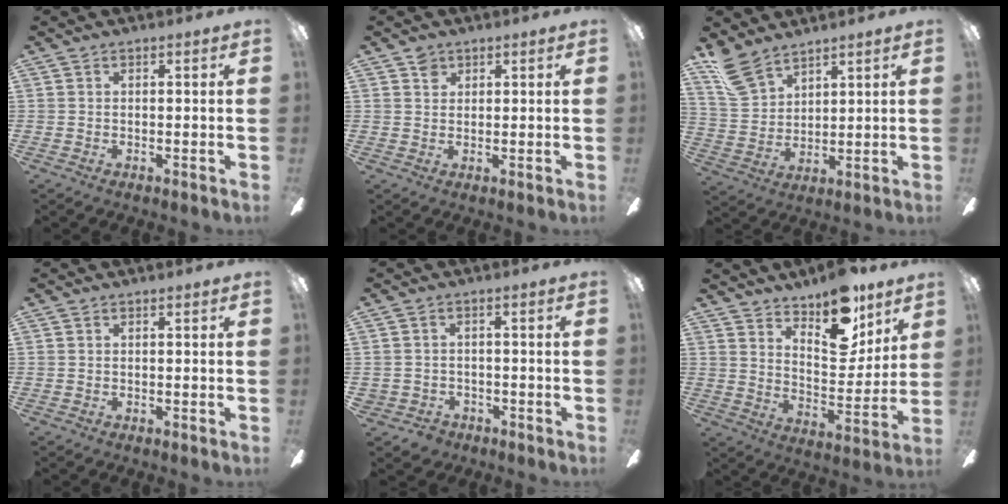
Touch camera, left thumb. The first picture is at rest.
{"total": 2.3, "force": [1.5, 1.6, 0.7], "torque": [-0.007, -0.001, 0.027]}
{"total": 11.0, "force": [8.9, 5.3, 3.9], "torque": [-0.099, -0.033, 0.177]}
{"total": 0.0}
{"total": 2.5, "force": [-1.3, 2.1, 0.2], "torque": [-0.013, 0.005, -0.029]}
{"total": 14.6, "force": [11.0, 6.6, 7.0], "torque": [-0.084, -0.074, 0.193]}